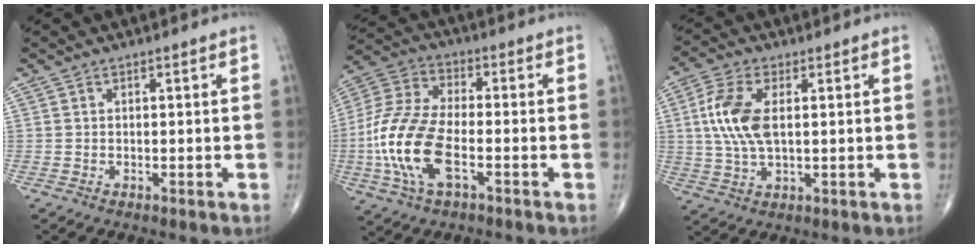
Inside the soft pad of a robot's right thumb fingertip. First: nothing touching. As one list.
[{"total": 15.7, "force": [-4.1, 7.3, 13.2], "torque": [-0.295, 0.018, -0.082]}, {"total": 9.6, "force": [1.3, 4.7, 8.2], "torque": [-0.190, 0.002, 0.027]}]